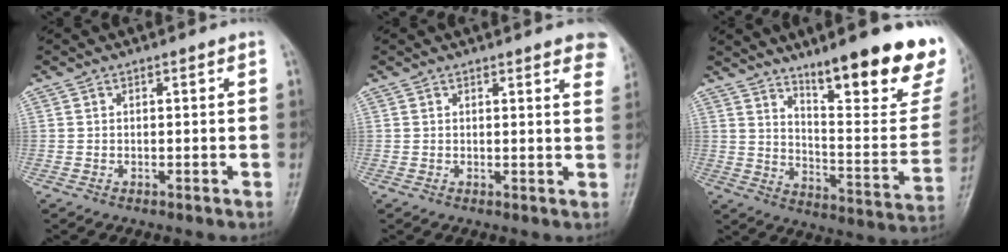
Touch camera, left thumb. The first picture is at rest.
{"total": 7.4, "force": [5.5, 1.8, 4.5], "torque": [-0.032, -0.016, 0.049]}
{"total": 24.0, "force": [16.1, 5.5, 16.9], "torque": [-0.196, -0.098, 0.238]}